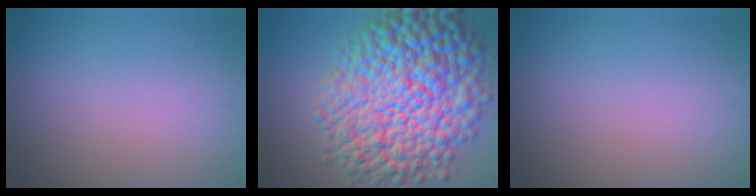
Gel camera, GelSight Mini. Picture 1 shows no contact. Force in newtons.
{"total": 15.6, "press": 15.6, "slide": 0.2}
{"total": 0.0}